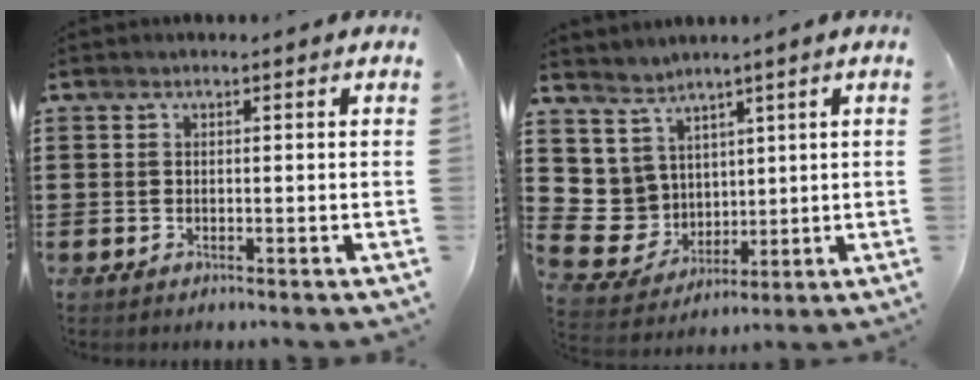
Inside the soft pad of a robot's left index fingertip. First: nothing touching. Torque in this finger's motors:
{"motor_torque": [1.20, -0.94, 0.00, 0.01]}